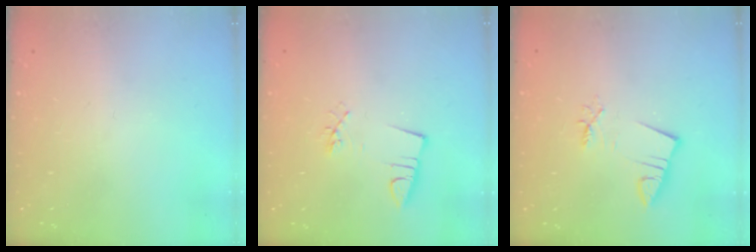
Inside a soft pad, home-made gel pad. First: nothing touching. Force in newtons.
{"total": 3.1, "press": 1.6, "slide": 2.6}
{"total": 2.7, "press": 2.7, "slide": 0.4}